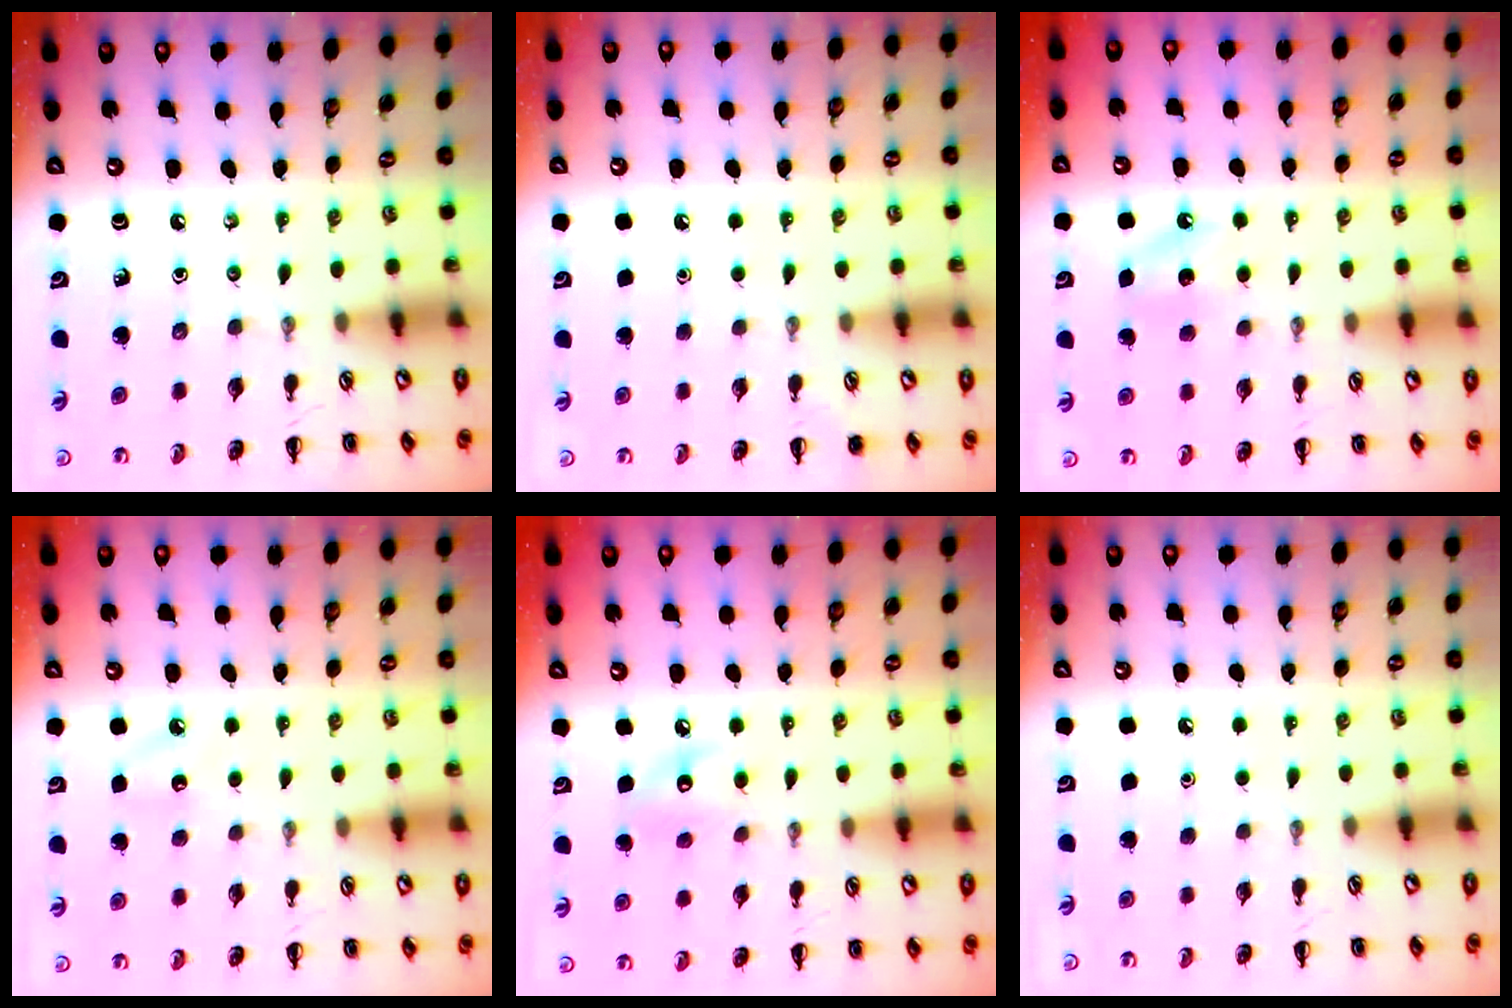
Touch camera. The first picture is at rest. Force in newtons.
{"total": 1.6, "press": 1.6, "slide": 0.1}
{"total": 6.2, "press": 6.0, "slide": 1.7}
{"total": 4.9, "press": 4.8, "slide": 1.2}
{"total": 7.8, "press": 7.7, "slide": 1.4}
{"total": 1.8, "press": 1.8, "slide": 0.1}